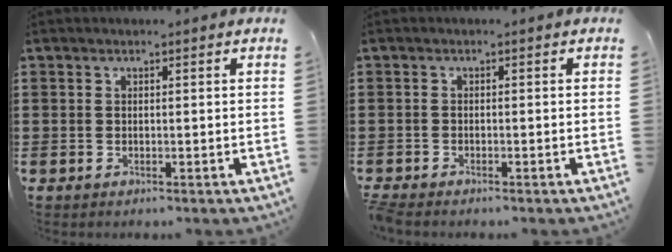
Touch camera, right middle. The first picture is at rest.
{"total": 0.9, "force": [-0.9, 0.1, 0.2], "torque": [-0.006, -0.002, -0.018]}